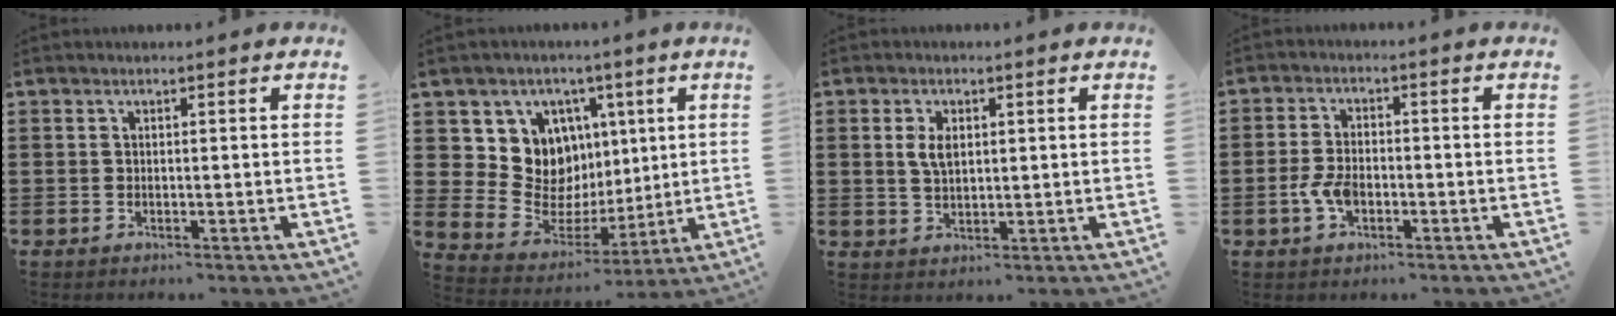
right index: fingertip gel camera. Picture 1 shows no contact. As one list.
[{"total": 11.0, "force": [2.9, 10.0, 3.6], "torque": [-0.089, -0.030, 0.063]}, {"total": 3.4, "force": [0.9, 1.7, 2.8], "torque": [-0.060, 0.007, 0.014]}, {"total": 4.1, "force": [-1.3, 2.3, 3.1], "torque": [-0.077, -0.004, -0.028]}]